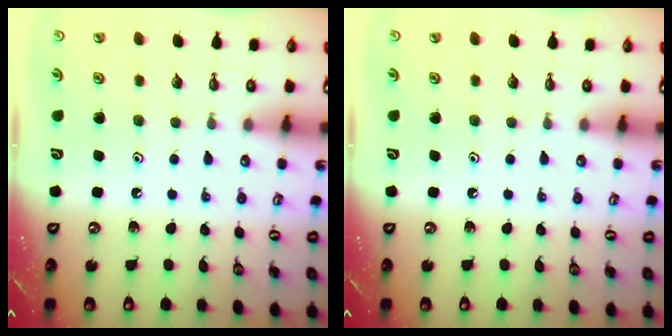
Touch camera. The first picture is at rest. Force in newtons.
{"total": 0.0}